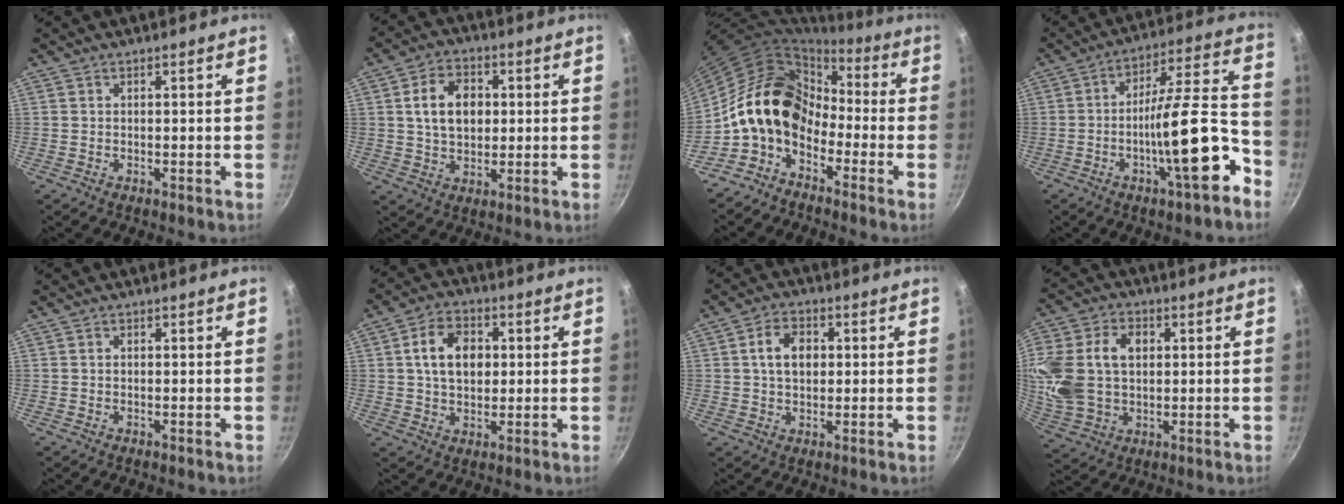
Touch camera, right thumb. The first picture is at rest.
{"total": 9.8, "force": [1.4, 7.0, 6.7], "torque": [-0.094, 0.007, 0.022]}
{"total": 13.3, "force": [-3.7, 9.9, 8.2], "torque": [-0.101, 0.051, -0.089]}
{"total": 17.0, "force": [-7.2, 3.8, 15.0], "torque": [-0.196, 0.056, -0.117]}
{"total": 0.0}
{"total": 9.9, "force": [1.6, 7.1, 6.8], "torque": [-0.096, 0.009, 0.021]}
{"total": 6.9, "force": [1.0, 4.9, 4.7], "torque": [-0.063, 0.009, 0.014]}
{"total": 18.8, "force": [3.0, 13.6, 12.6], "torque": [-0.265, 0.014, 0.059]}